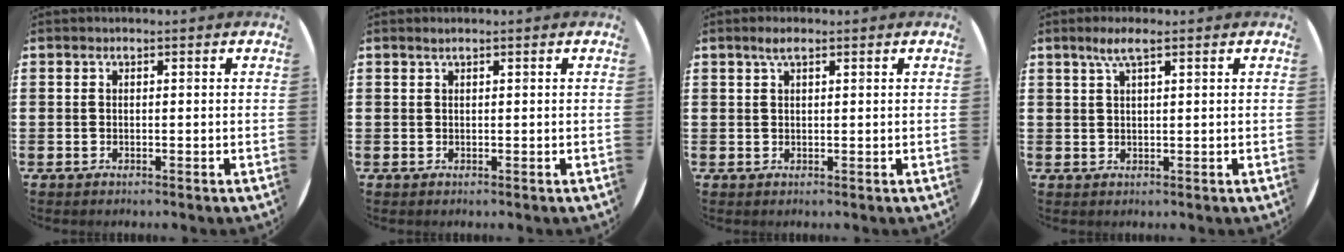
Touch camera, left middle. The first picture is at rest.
{"total": 0.5, "force": [0.4, 0.0, 0.4], "torque": [-0.006, 0.000, 0.008]}
{"total": 1.8, "force": [1.1, 0.5, 1.3], "torque": [-0.027, 0.005, 0.018]}
{"total": 3.0, "force": [1.8, 0.4, 2.4], "torque": [-0.050, 0.006, 0.029]}